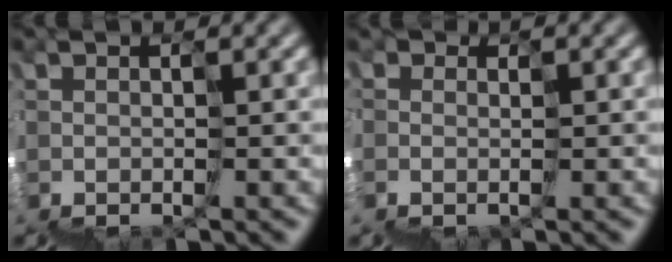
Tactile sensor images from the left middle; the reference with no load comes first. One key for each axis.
{"total": 1.5, "fx": -0.4, "fy": 1.4, "fz": -0.5, "tx": 0.020, "ty": 0.016, "tz": -0.001}